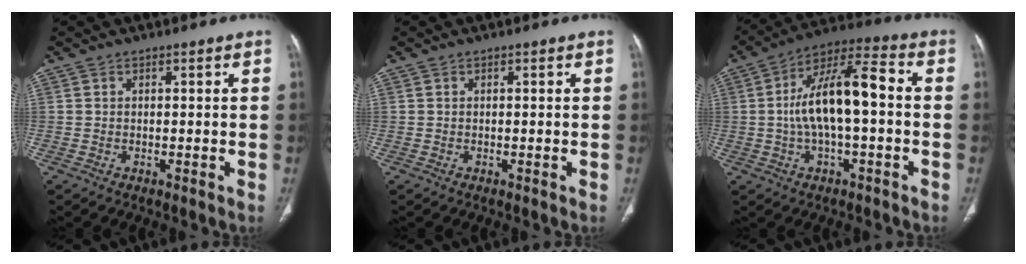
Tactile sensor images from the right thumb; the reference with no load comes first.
{"total": 0.0}
{"total": 14.5, "force": [-0.4, 5.4, 13.4], "torque": [-0.248, 0.043, -0.013]}